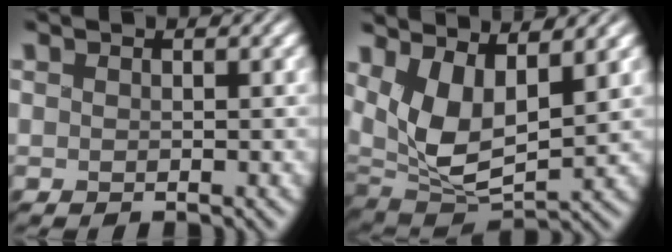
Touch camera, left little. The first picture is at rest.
{"total": 7.7, "force": [1.9, 4.3, 6.1], "torque": [-0.122, -0.012, 0.035]}